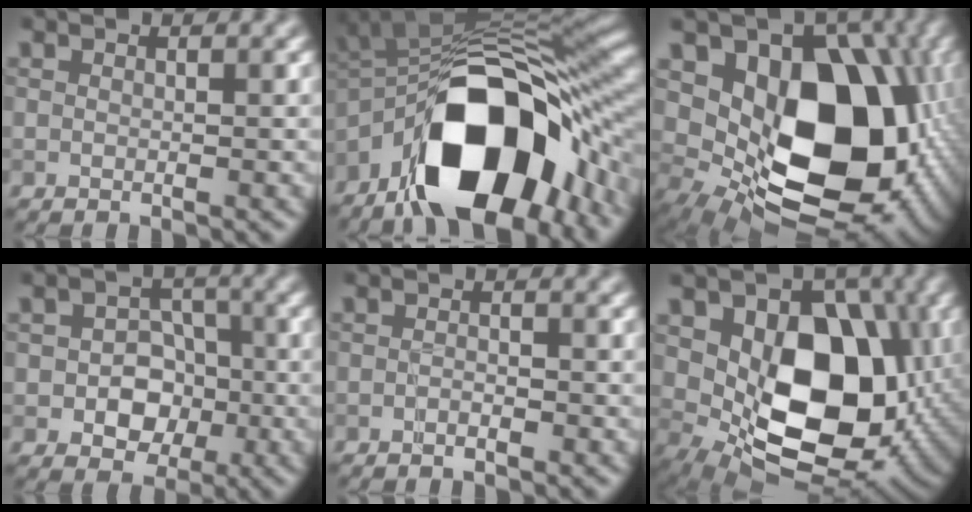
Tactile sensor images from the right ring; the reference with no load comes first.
{"total": 17.2, "force": [-8.1, 8.2, 12.7], "torque": [-0.200, 0.002, -0.144]}
{"total": 15.8, "force": [1.0, 10.9, 11.4], "torque": [-0.154, -0.031, 0.021]}
{"total": 4.9, "force": [-1.3, 3.9, 2.7], "torque": [-0.026, -0.003, -0.032]}
{"total": 1.0, "force": [-0.9, 0.1, 0.5], "torque": [-0.012, -0.001, -0.020]}
{"total": 12.2, "force": [0.6, 8.2, 9.0], "torque": [-0.134, -0.027, 0.014]}